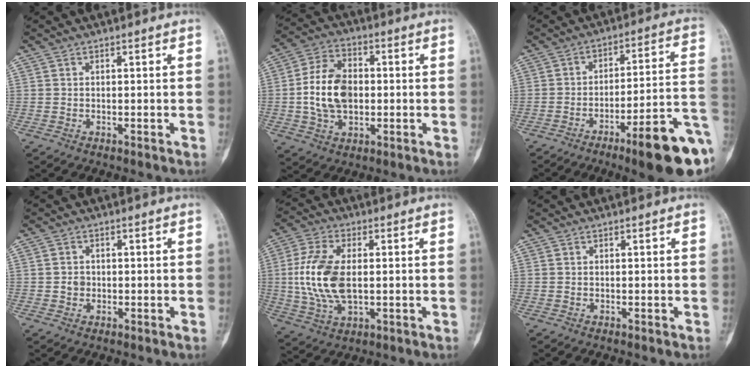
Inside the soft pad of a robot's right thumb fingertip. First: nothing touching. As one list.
[{"total": 12.4, "force": [-0.4, 8.2, 9.2], "torque": [-0.155, 0.013, -0.009]}, {"total": 18.5, "force": [-7.8, 3.5, 16.4], "torque": [-0.181, 0.046, -0.107]}, {"total": 2.0, "force": [-0.2, 1.8, 0.8], "torque": [-0.005, 0.005, -0.005]}, {"total": 13.4, "force": [0.4, 7.2, 11.4], "torque": [-0.242, -0.001, 0.009]}, {"total": 0.0}]